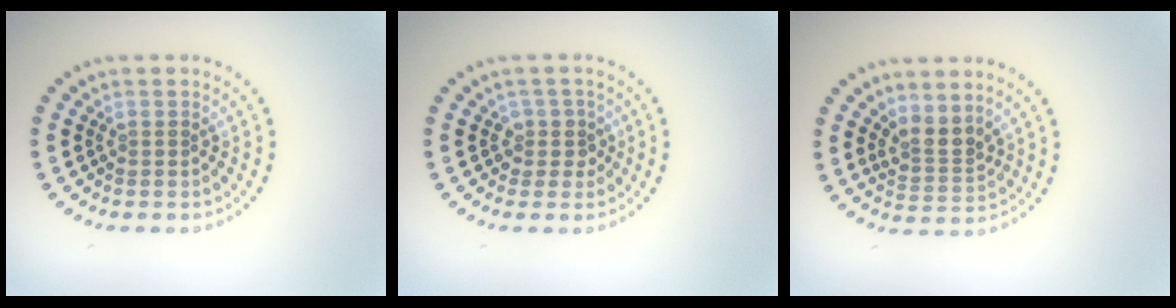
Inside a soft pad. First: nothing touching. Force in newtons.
{"total": 1.7, "press": 1.4, "slide": 1.0}
{"total": 2.5, "press": 1.8, "slide": 1.8}